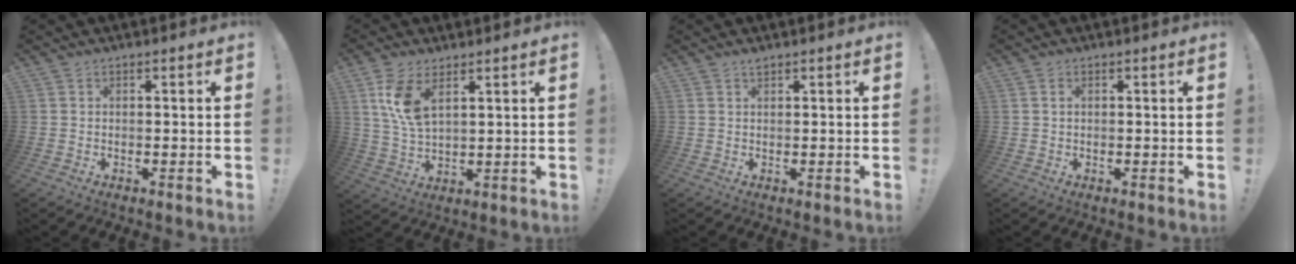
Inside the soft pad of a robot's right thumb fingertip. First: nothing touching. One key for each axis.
{"total": 9.3, "fx": 4.8, "fy": 4.3, "fz": 6.7, "tx": -0.133, "ty": -0.020, "tz": 0.086}
{"total": 1.0, "fx": 0.9, "fy": 0.1, "fz": 0.4, "tx": -0.003, "ty": -0.003, "tz": 0.016}
{"total": 1.3, "fx": -0.3, "fy": 1.0, "fz": 0.7, "tx": -0.010, "ty": 0.005, "tz": -0.008}